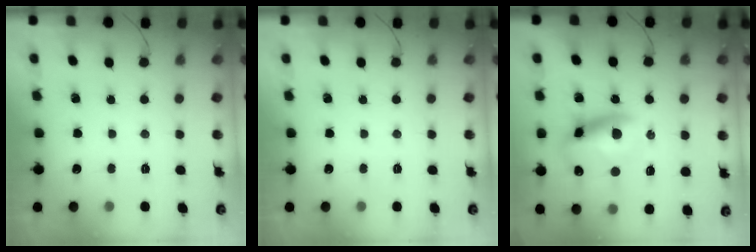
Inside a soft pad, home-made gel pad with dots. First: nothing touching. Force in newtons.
{"total": 0.0}
{"total": 12.9, "press": 12.7, "slide": 2.5}